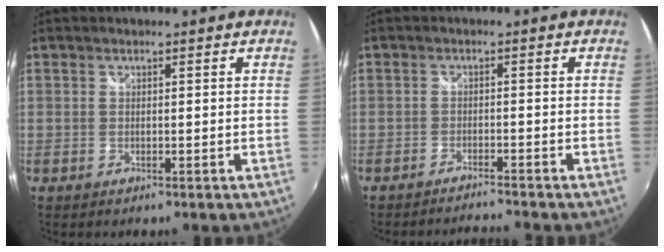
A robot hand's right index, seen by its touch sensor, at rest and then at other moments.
{"total": 3.6, "force": [-3.5, -0.2, 0.6], "torque": [-0.027, -0.007, -0.062]}